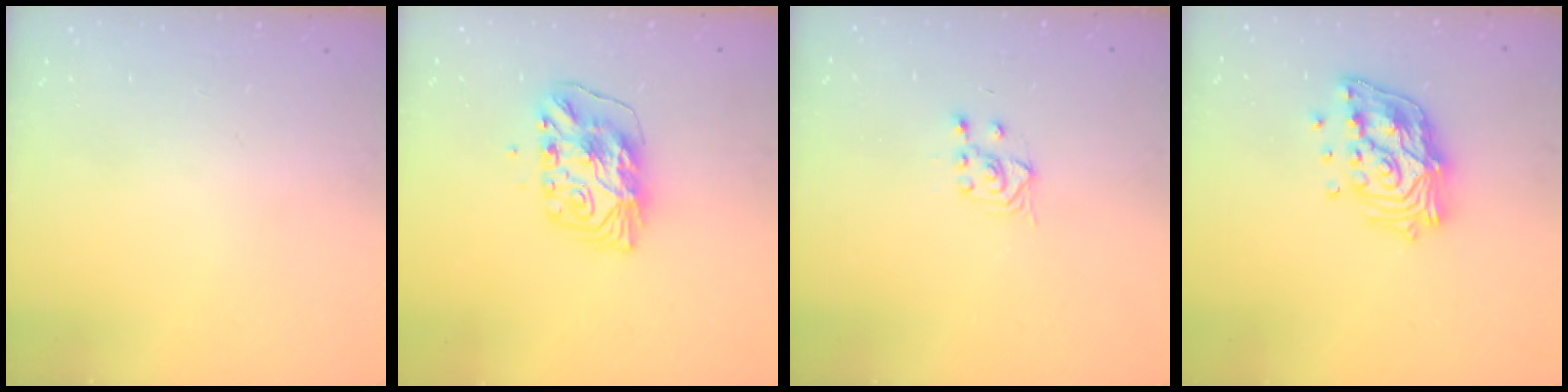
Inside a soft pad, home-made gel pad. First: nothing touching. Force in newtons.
{"total": 10.3, "press": 10.3, "slide": 0.8}
{"total": 3.8, "press": 3.6, "slide": 1.4}
{"total": 15.1, "press": 15.1, "slide": 1.2}